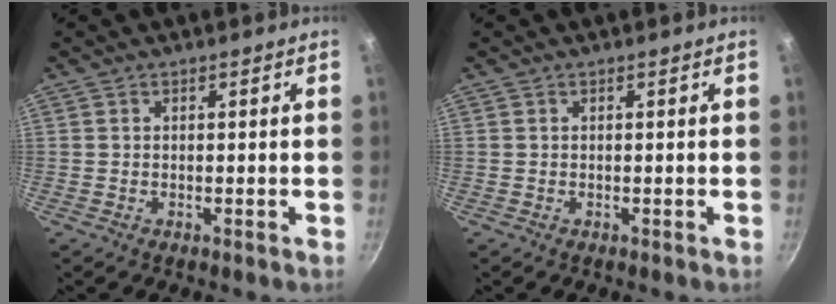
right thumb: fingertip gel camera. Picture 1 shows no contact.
{"total": 0.0}